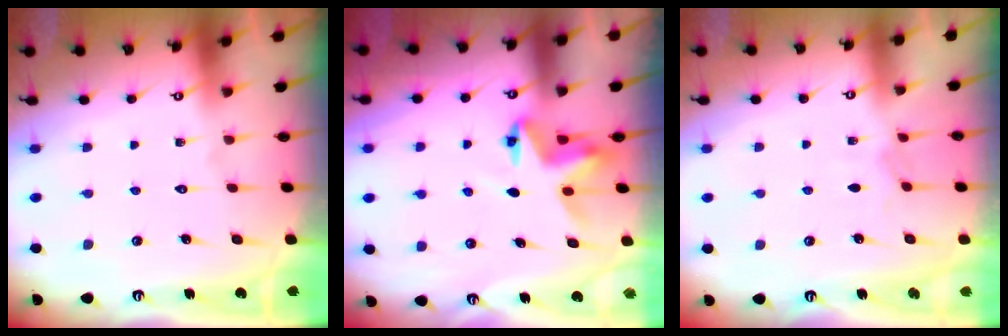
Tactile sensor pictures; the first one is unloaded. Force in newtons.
{"total": 5.1, "press": 5.1, "slide": 0.0}
{"total": 3.8, "press": 3.7, "slide": 0.5}